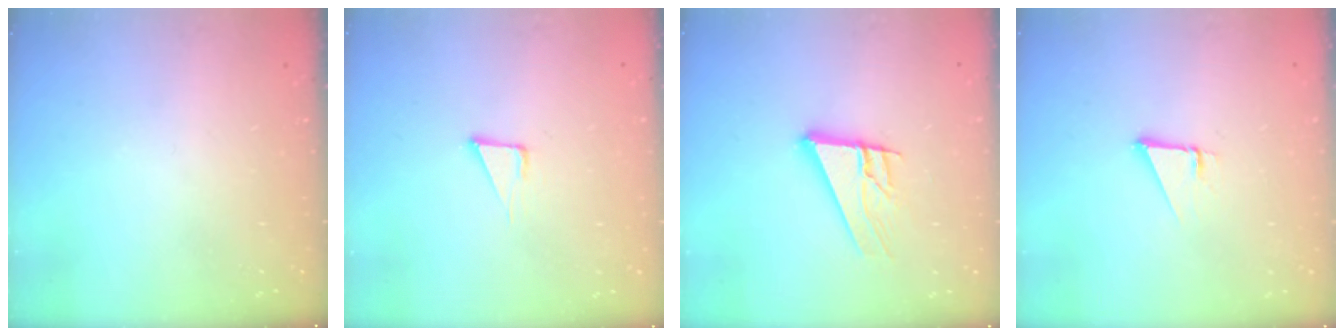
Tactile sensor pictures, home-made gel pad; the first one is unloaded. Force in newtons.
{"total": 5.3, "press": 5.3, "slide": 0.3}
{"total": 11.9, "press": 11.6, "slide": 2.5}
{"total": 2.3, "press": 2.3, "slide": 0.0}